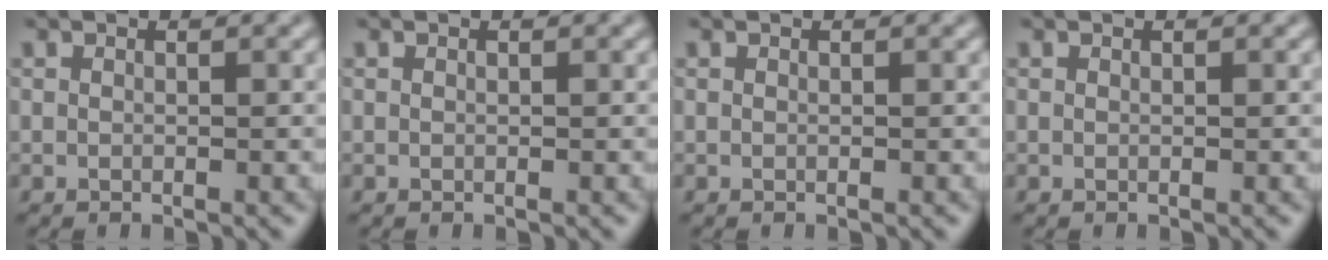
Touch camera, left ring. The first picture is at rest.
{"total": 0.0}
{"total": 0.0}
{"total": 0.0}